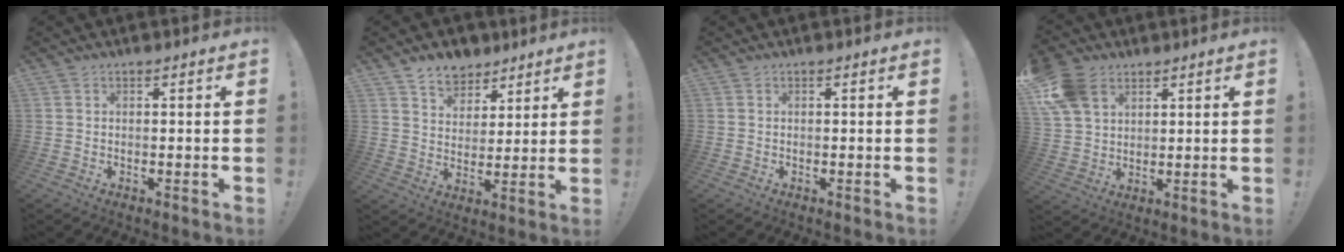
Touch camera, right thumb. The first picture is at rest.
{"total": 8.4, "force": [6.4, 5.2, 1.3], "torque": [-0.018, -0.047, 0.124]}
{"total": 0.0}
{"total": 11.6, "force": [5.9, 8.1, 6.0], "torque": [-0.120, -0.017, 0.118]}